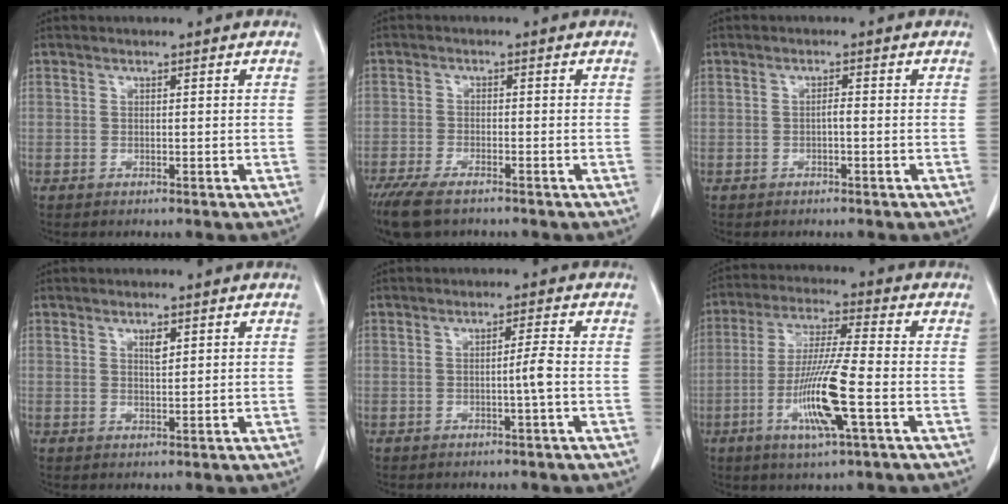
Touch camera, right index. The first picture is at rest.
{"total": 7.7, "force": [-5.9, 2.3, 4.3], "torque": [-0.077, -0.016, -0.102]}
{"total": 1.0, "force": [-0.3, 0.1, 0.9], "torque": [-0.016, 0.003, -0.005]}
{"total": 1.7, "force": [0.9, 0.6, 1.4], "torque": [-0.025, -0.003, 0.016]}
{"total": 2.3, "force": [-0.6, -0.7, 2.1], "torque": [-0.032, -0.001, -0.012]}
{"total": 11.8, "force": [-3.6, 0.0, 11.2], "torque": [-0.226, -0.016, -0.070]}